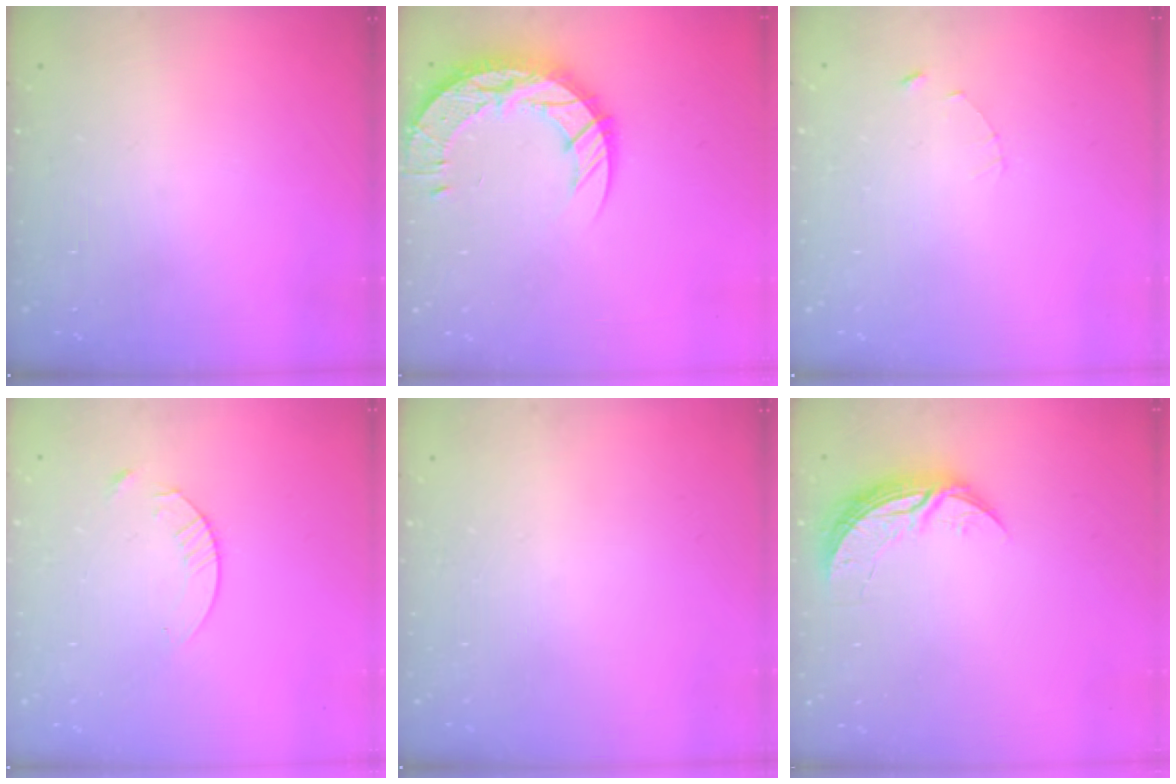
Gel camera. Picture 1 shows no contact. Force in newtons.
{"total": 18.1, "press": 18.0, "slide": 1.4}
{"total": 1.0, "press": 1.0, "slide": 0.2}
{"total": 4.8, "press": 4.8, "slide": 0.6}
{"total": 0.0}
{"total": 8.4, "press": 8.4, "slide": 0.6}